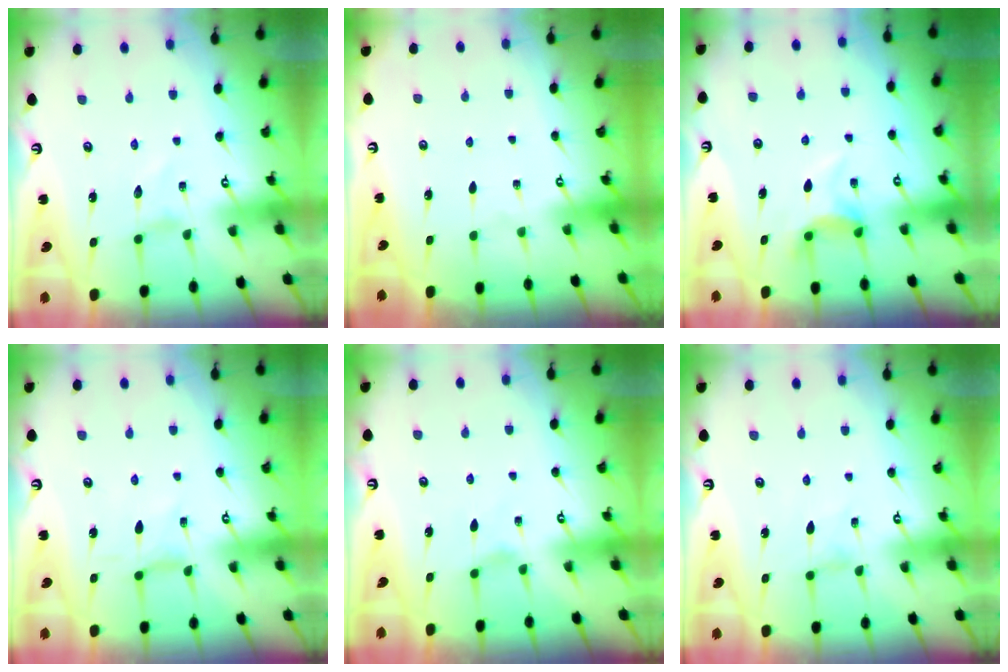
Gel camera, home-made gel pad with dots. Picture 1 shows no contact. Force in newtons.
{"total": 0.0}
{"total": 5.9, "press": 5.9, "slide": 0.4}
{"total": 2.1, "press": 2.1, "slide": 0.1}
{"total": 1.4, "press": 1.3, "slide": 0.4}
{"total": 0.0}